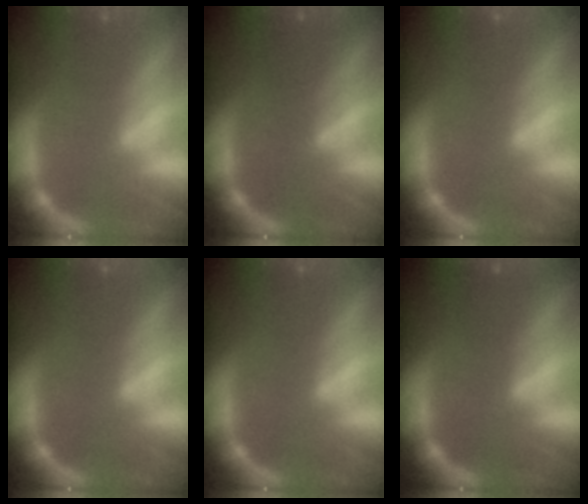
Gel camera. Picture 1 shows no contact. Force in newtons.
{"total": 2.0}
{"total": 0.0}
{"total": 0.0}
{"total": 0.0}
{"total": 1.5}